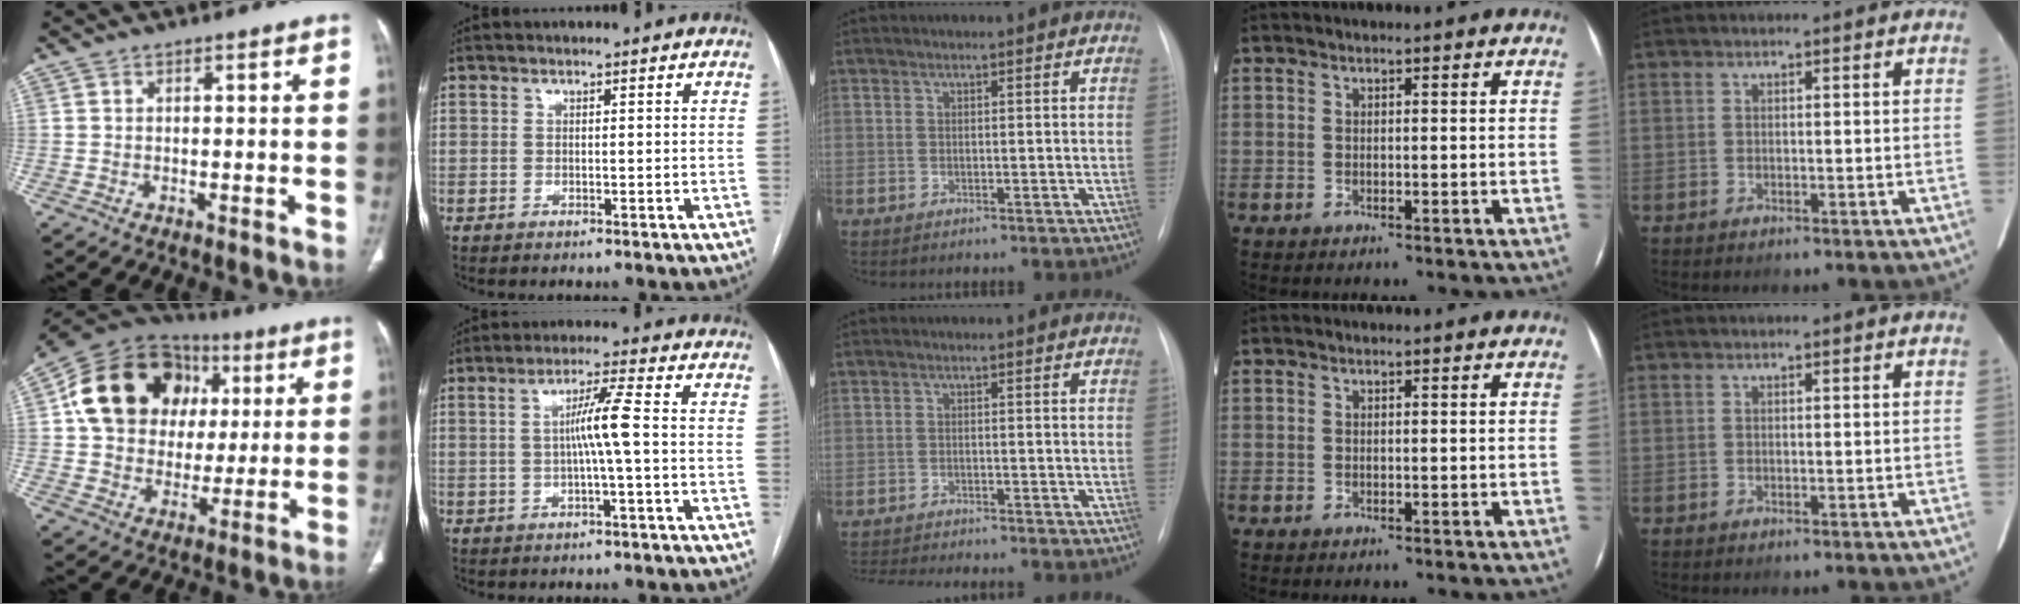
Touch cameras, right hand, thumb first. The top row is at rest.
{"thumb": {"total": 21.7, "force": [5.3, 17.5, 11.7], "torque": [-0.171, 0.030, 0.094]}, "index": {"total": 5.0, "force": [-0.2, -1.0, 4.9], "torque": [-0.087, 0.008, -0.001]}, "middle": {"total": 10.2, "force": [-9.4, 0.8, 3.8], "torque": [-0.053, -0.009, -0.134]}}